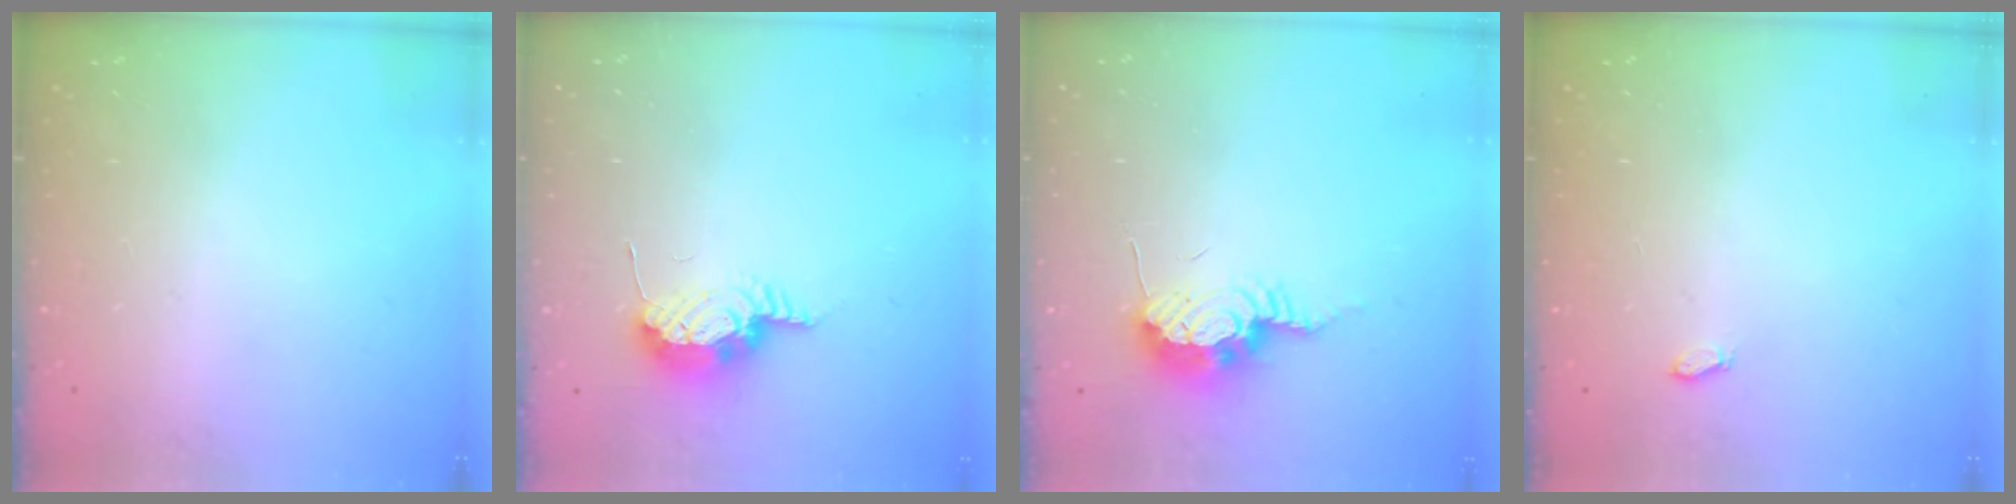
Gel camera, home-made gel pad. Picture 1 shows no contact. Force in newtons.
{"total": 15.8, "press": 10.9, "slide": 11.4}
{"total": 9.1, "press": 9.1, "slide": 0.8}
{"total": 3.0, "press": 2.8, "slide": 1.2}